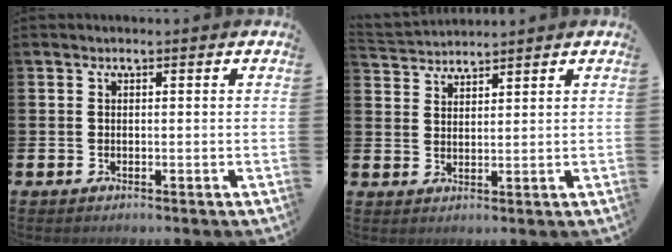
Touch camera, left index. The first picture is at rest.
{"total": 2.9, "force": [2.8, 0.3, -0.4], "torque": [0.003, -0.014, 0.052]}